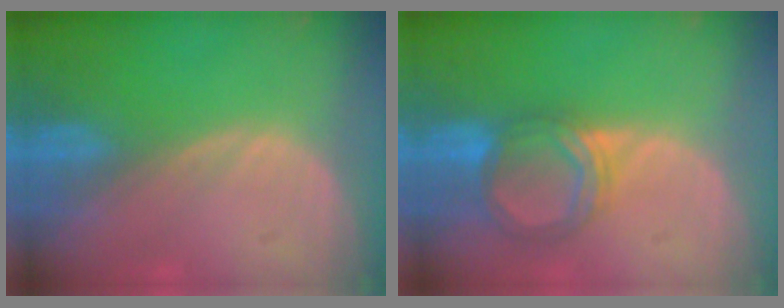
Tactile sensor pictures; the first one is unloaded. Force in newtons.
{"total": 5.5, "press": 5.5, "slide": 0.5}